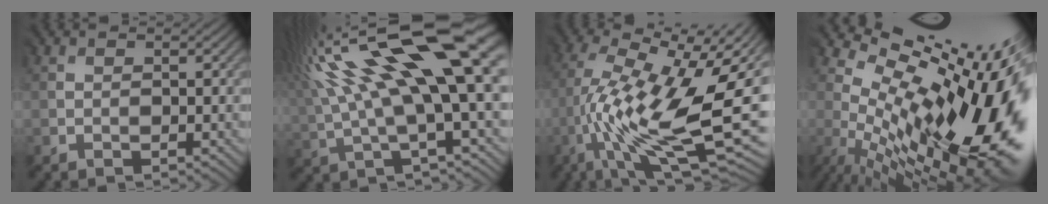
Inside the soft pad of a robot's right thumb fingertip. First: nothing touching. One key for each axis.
{"total": 18.2, "fx": 6.3, "fy": 5.0, "fz": 16.3, "tx": -0.334, "ty": 0.020, "tz": 0.114}
{"total": 16.9, "fx": -0.9, "fy": 6.3, "fz": 15.7, "tx": -0.288, "ty": 0.006, "tz": -0.027}
{"total": 18.5, "fx": 2.5, "fy": 7.5, "fz": 16.7, "tx": -0.228, "ty": -0.011, "tz": 0.053}